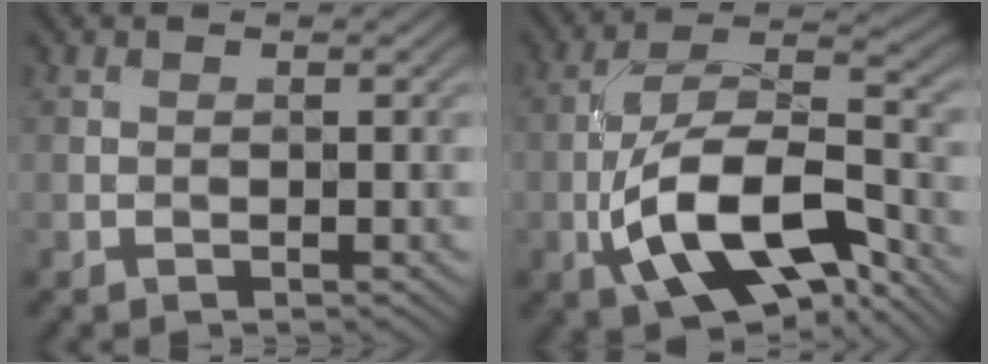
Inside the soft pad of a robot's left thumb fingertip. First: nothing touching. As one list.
[{"total": 14.7, "force": [-5.9, 6.7, 11.7], "torque": [-0.224, -0.008, -0.115]}]